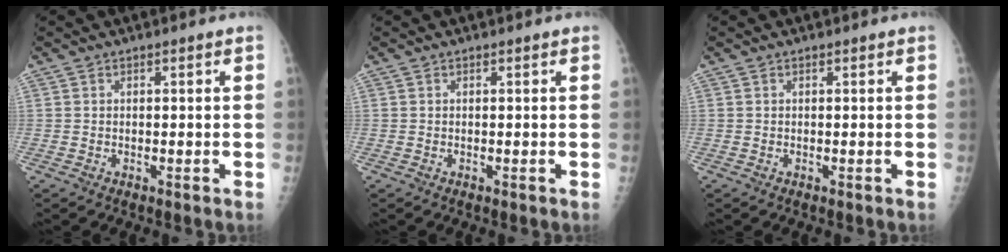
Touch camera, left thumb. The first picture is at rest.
{"total": 0.0}
{"total": 0.0}